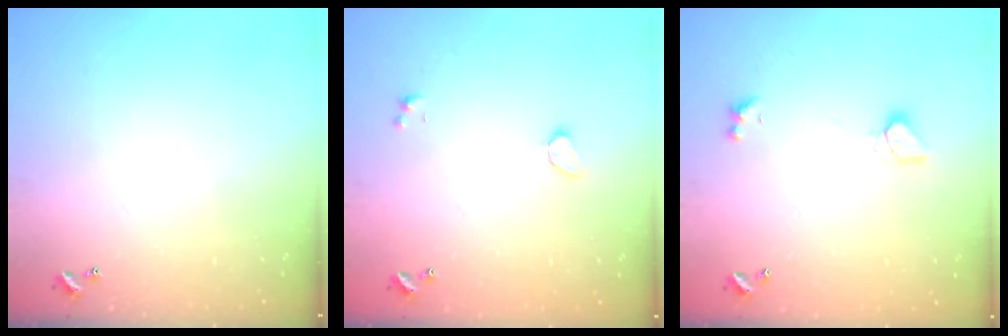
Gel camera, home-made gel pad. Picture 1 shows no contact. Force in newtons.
{"total": 0.6, "press": 0.4, "slide": 0.5}
{"total": 2.5, "press": 2.4, "slide": 0.6}